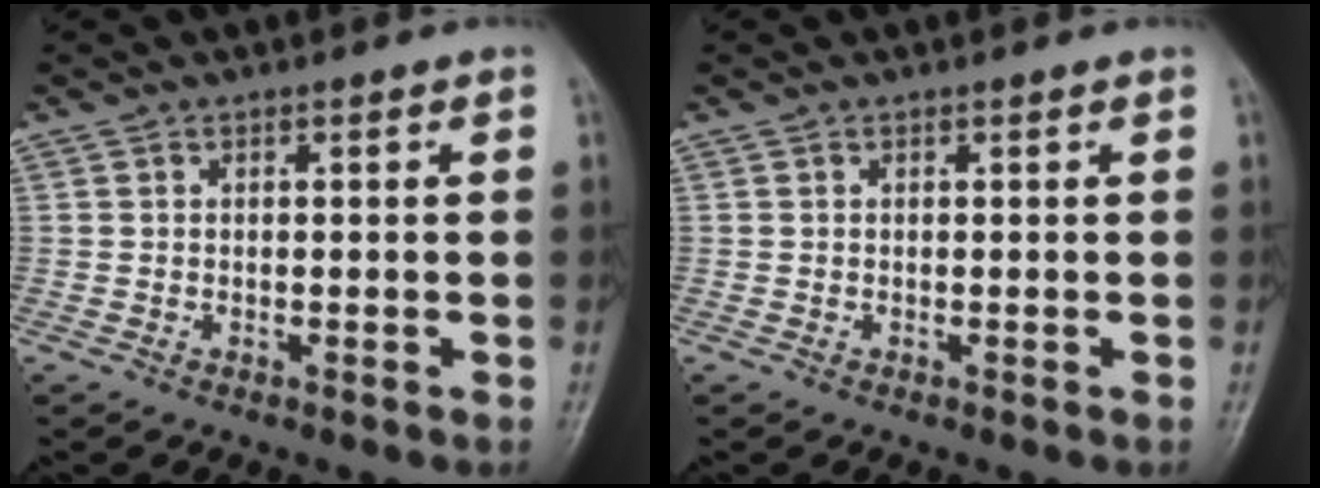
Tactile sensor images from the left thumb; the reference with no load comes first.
{"total": 0.0}